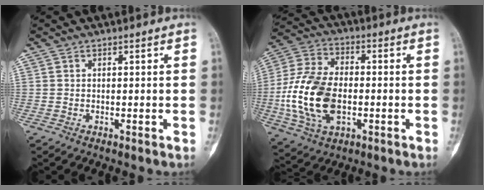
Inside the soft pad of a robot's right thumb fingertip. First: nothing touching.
{"total": 17.3, "force": [-2.4, 10.9, 13.1], "torque": [-0.263, 0.012, -0.040]}